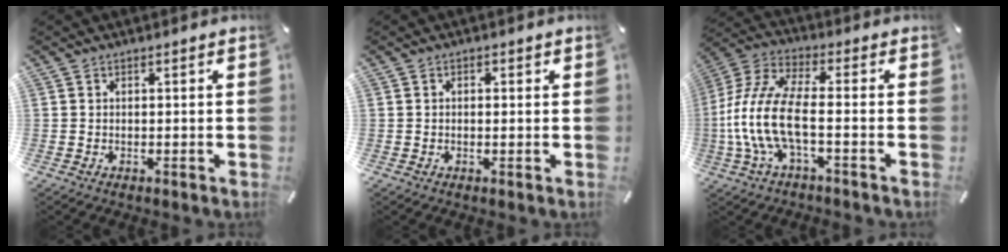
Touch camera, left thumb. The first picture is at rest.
{"total": 1.0, "force": [-0.1, 0.7, 0.7], "torque": [-0.013, 0.005, -0.003]}
{"total": 13.2, "force": [-3.0, 5.2, 11.8], "torque": [-0.269, -0.014, -0.062]}